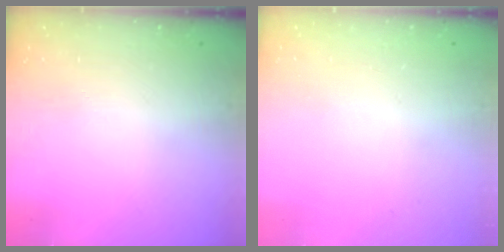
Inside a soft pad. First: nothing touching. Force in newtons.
{"total": 2.6, "press": 2.6, "slide": 0.2}